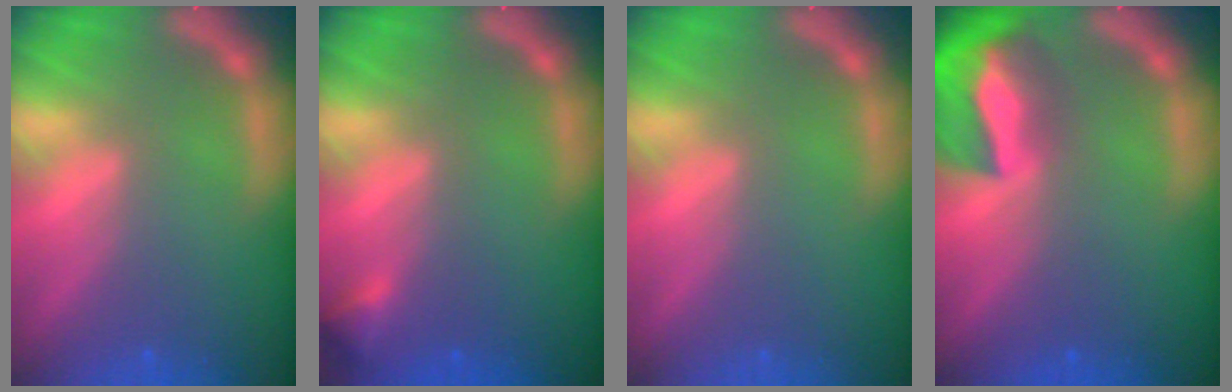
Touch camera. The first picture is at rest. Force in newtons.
{"total": 1.4}
{"total": 0.0}
{"total": 10.0}